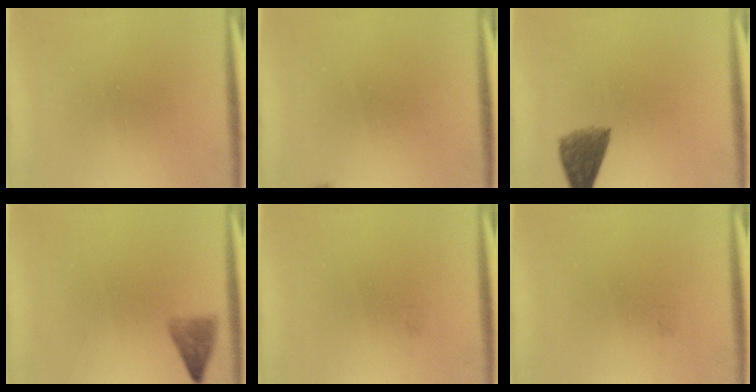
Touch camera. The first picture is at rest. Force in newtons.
{"total": 1.3}
{"total": 5.5}
{"total": 2.0}
{"total": 0.7}
{"total": 0.7}